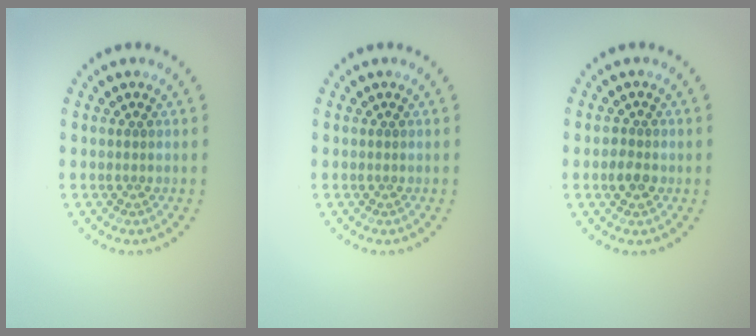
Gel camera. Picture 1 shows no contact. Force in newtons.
{"total": 0.0}
{"total": 1.7, "press": 1.6, "slide": 0.3}